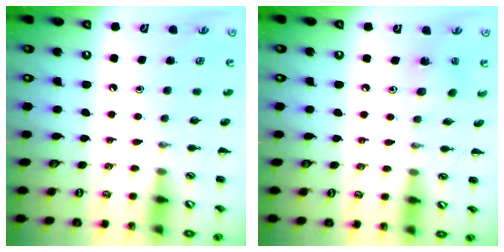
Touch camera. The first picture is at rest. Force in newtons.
{"total": 2.0, "press": 1.9, "slide": 0.5}